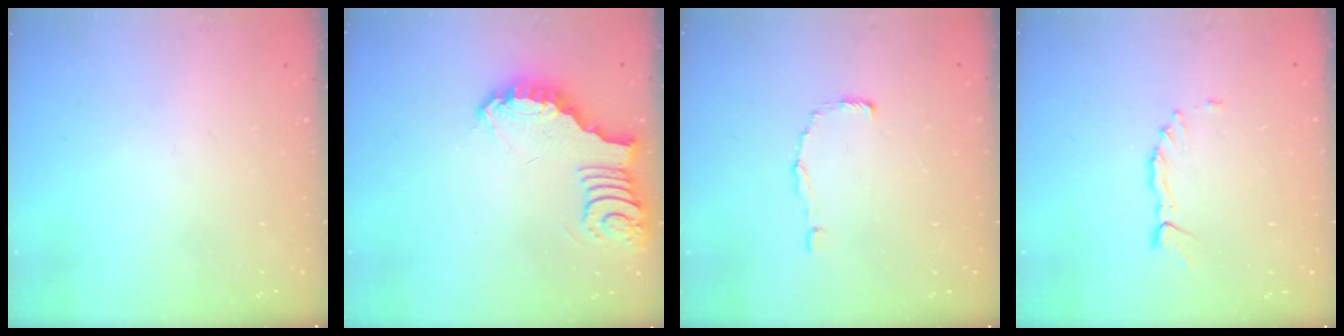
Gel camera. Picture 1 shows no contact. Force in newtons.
{"total": 3.8, "press": 3.8, "slide": 0.3}
{"total": 1.0, "press": 1.0, "slide": 0.1}
{"total": 1.5, "press": 1.5, "slide": 0.2}